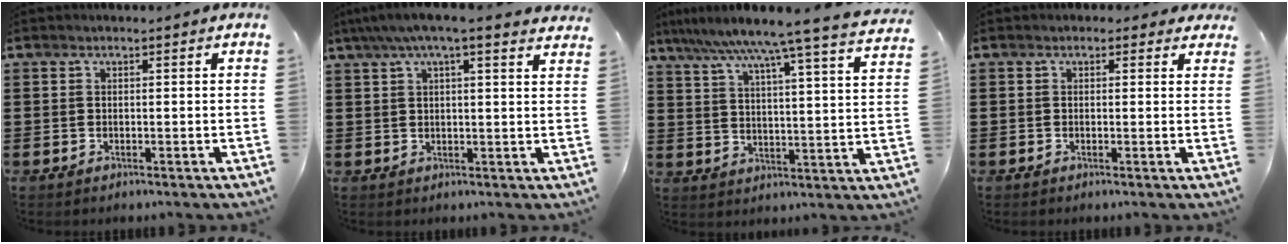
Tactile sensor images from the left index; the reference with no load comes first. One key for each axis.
{"total": 4.7, "fx": 3.6, "fy": 0.4, "fz": 3.0, "tx": -0.070, "ty": -0.004, "tz": 0.061}
{"total": 7.7, "fx": 6.8, "fy": -1.5, "fz": 3.4, "tx": -0.091, "ty": -0.052, "tz": 0.107}
{"total": 1.3, "fx": 0.7, "fy": 1.1, "fz": 0.3, "tx": -0.002, "ty": 0.005, "tz": 0.009}